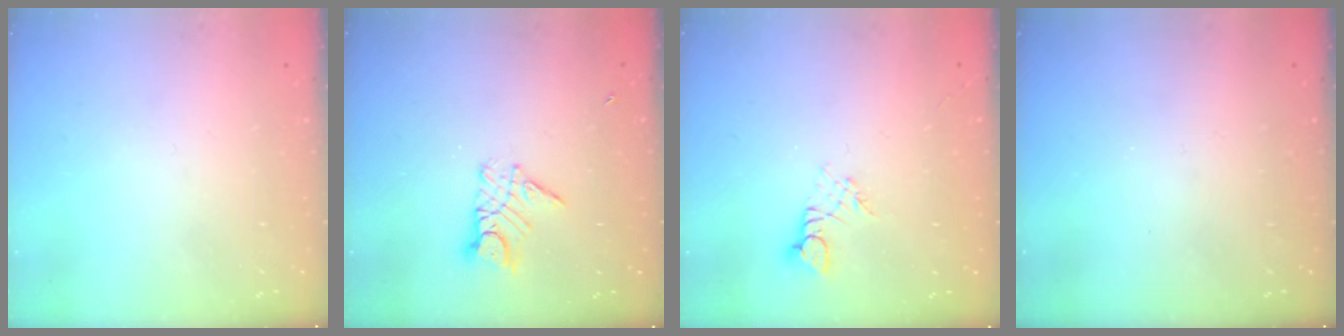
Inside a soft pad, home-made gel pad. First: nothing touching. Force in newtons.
{"total": 9.3, "press": 9.3, "slide": 0.8}
{"total": 2.3, "press": 2.3, "slide": 0.2}
{"total": 0.0}